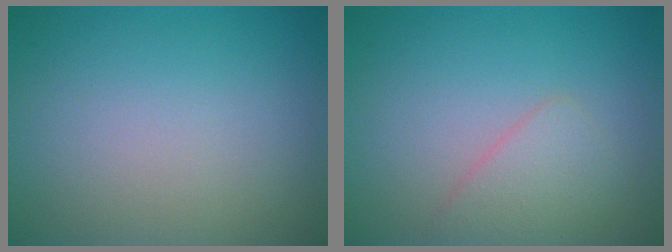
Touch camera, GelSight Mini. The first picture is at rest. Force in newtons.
{"total": 2.1, "press": 2.1, "slide": 0.1}